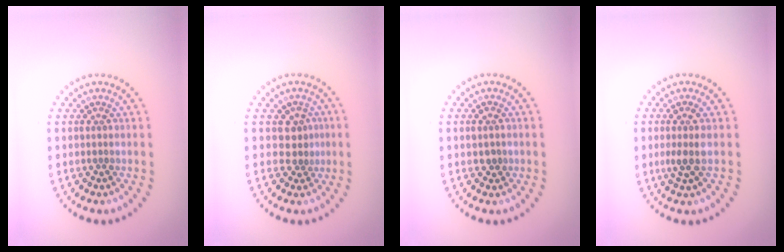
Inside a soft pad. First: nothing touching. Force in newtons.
{"total": 2.0, "press": 1.6, "slide": 1.1}
{"total": 1.2, "press": 1.2, "slide": 0.0}
{"total": 1.9, "press": 1.6, "slide": 1.0}